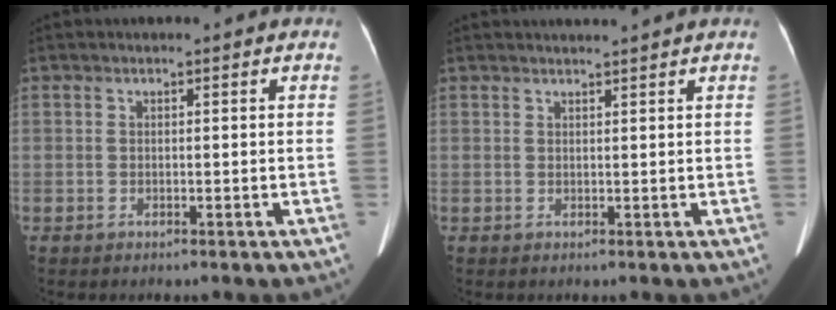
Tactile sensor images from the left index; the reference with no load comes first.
{"total": 3.3, "force": [3.1, -0.7, 1.0], "torque": [-0.011, 0.015, 0.043]}